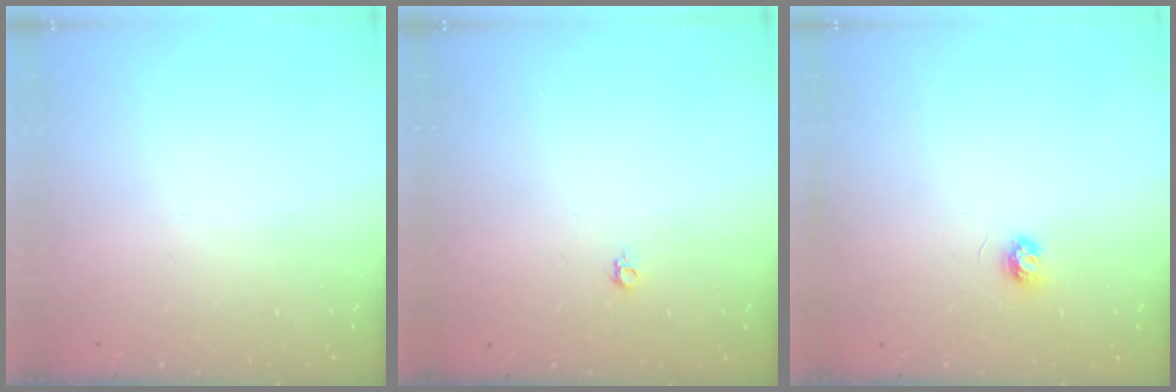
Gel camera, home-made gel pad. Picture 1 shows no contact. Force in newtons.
{"total": 3.5, "press": 3.4, "slide": 0.6}
{"total": 3.5, "press": 3.4, "slide": 0.3}